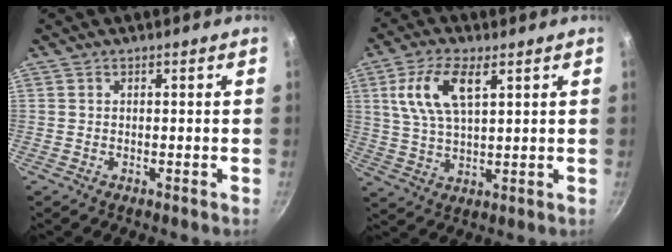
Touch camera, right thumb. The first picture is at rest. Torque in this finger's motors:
{"motor_torque": [-0.75, 1.11, 1.15, 0.39, 0.32]}